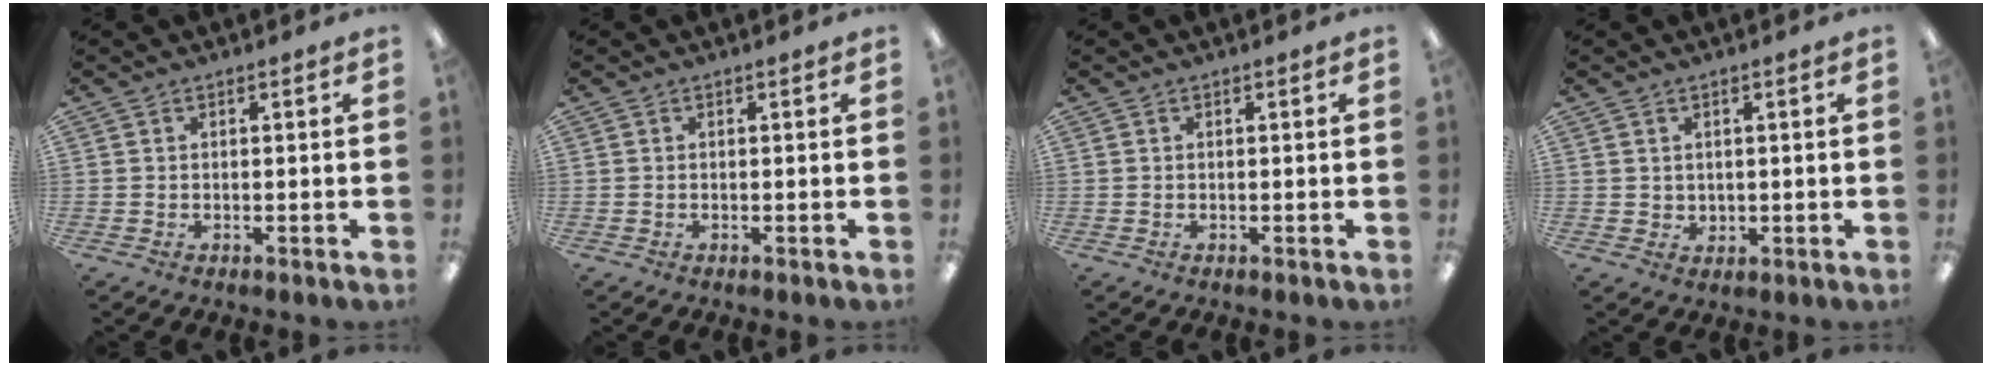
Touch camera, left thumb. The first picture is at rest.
{"total": 0.0}
{"total": 0.0}
{"total": 1.9, "force": [1.2, 1.5, 0.1], "torque": [-0.005, 0.001, 0.024]}